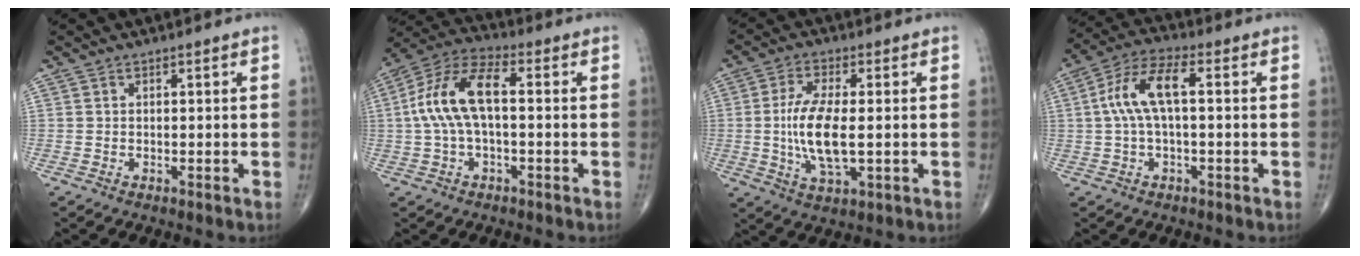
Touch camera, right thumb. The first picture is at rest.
{"total": 12.4, "force": [0.3, 5.7, 11.0], "torque": [-0.229, 0.040, -0.002]}
{"total": 10.7, "force": [-0.5, 3.8, 10.0], "torque": [-0.206, -0.008, -0.009]}
{"total": 9.5, "force": [0.8, 3.7, 8.7], "torque": [-0.188, 0.034, 0.011]}